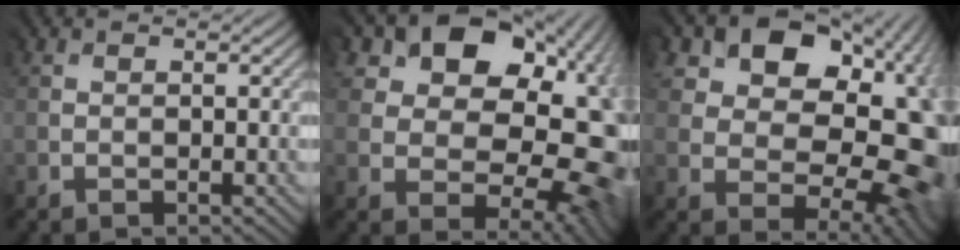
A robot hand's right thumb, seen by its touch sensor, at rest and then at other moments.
{"total": 17.5, "force": [5.2, 12.4, 11.2], "torque": [-0.134, 0.000, 0.108]}
{"total": 16.4, "force": [5.1, 11.5, 10.5], "torque": [-0.131, 0.003, 0.102]}